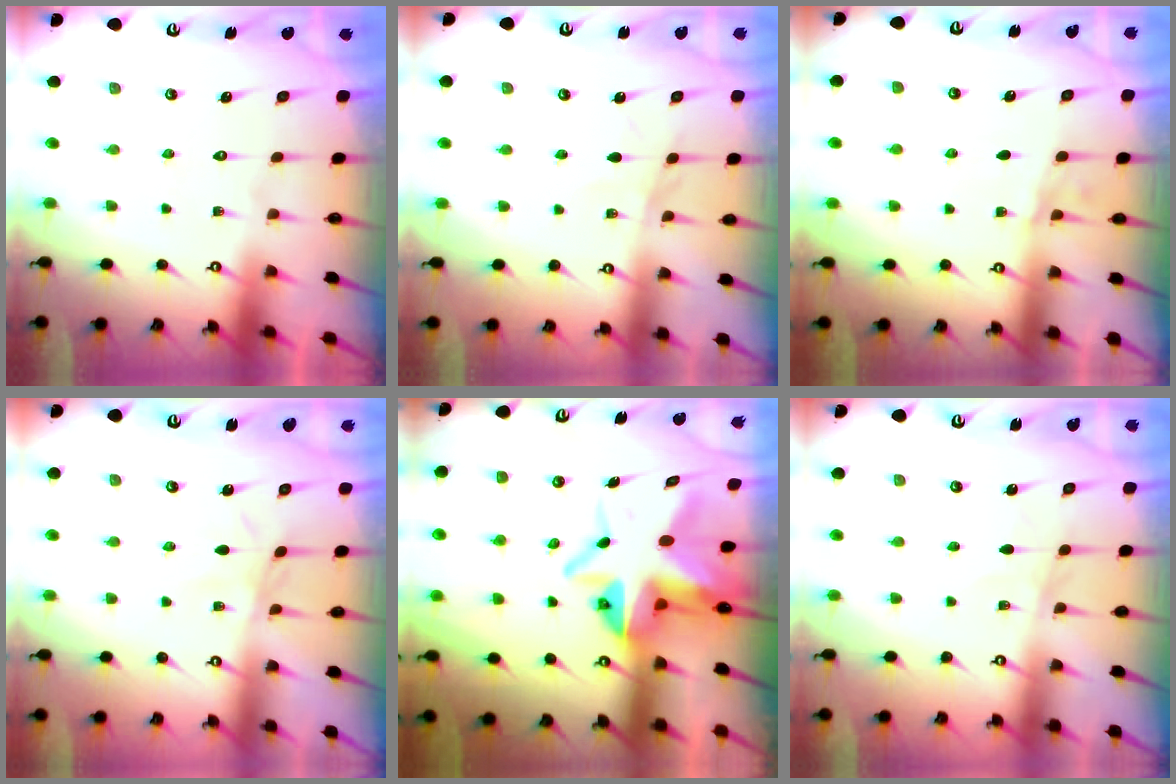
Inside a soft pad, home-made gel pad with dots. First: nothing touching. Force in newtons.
{"total": 3.7, "press": 3.7, "slide": 0.4}
{"total": 2.4, "press": 2.3, "slide": 0.3}
{"total": 3.0, "press": 3.0, "slide": 0.4}
{"total": 9.8, "press": 9.7, "slide": 1.0}
{"total": 2.3, "press": 2.3, "slide": 0.3}